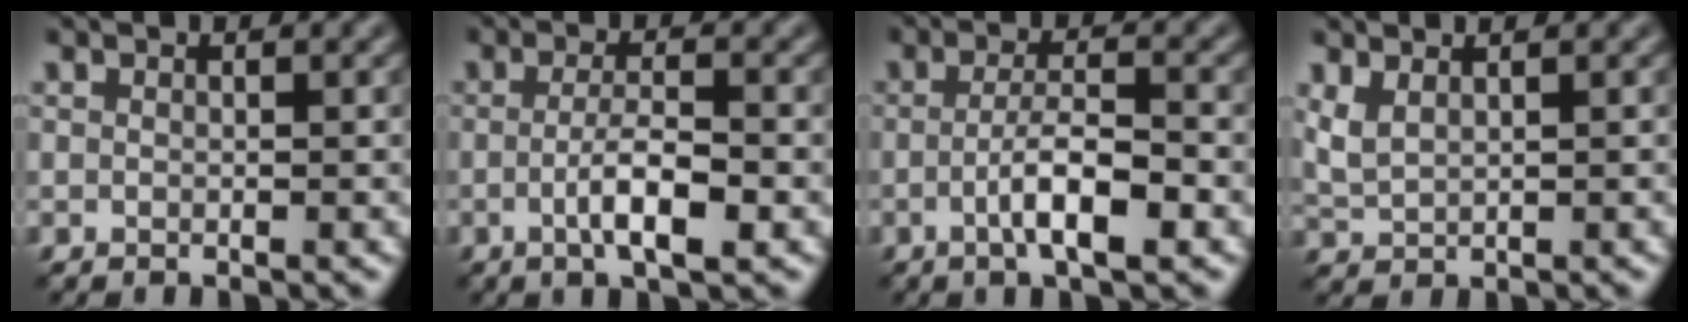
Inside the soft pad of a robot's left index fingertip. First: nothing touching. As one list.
[{"total": 3.9, "force": [-1.0, 0.9, 3.7], "torque": [-0.066, -0.001, -0.019]}, {"total": 4.5, "force": [-1.3, 1.0, 4.2], "torque": [-0.072, 0.004, -0.026]}, {"total": 1.9, "force": [1.2, 0.7, 1.2], "torque": [-0.035, 0.000, 0.030]}]